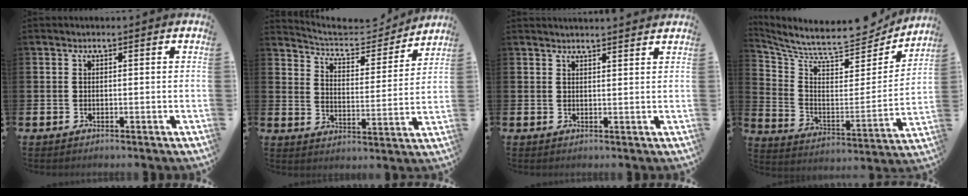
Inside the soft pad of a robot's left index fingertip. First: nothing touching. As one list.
[{"total": 6.1, "force": [5.7, 1.7, 1.4], "torque": [-0.057, -0.041, 0.094]}, {"total": 1.9, "force": [1.9, -0.2, -0.1], "torque": [0.006, -0.012, 0.034]}, {"total": 8.5, "force": [7.7, 1.9, 2.9], "torque": [-0.093, -0.064, 0.126]}]